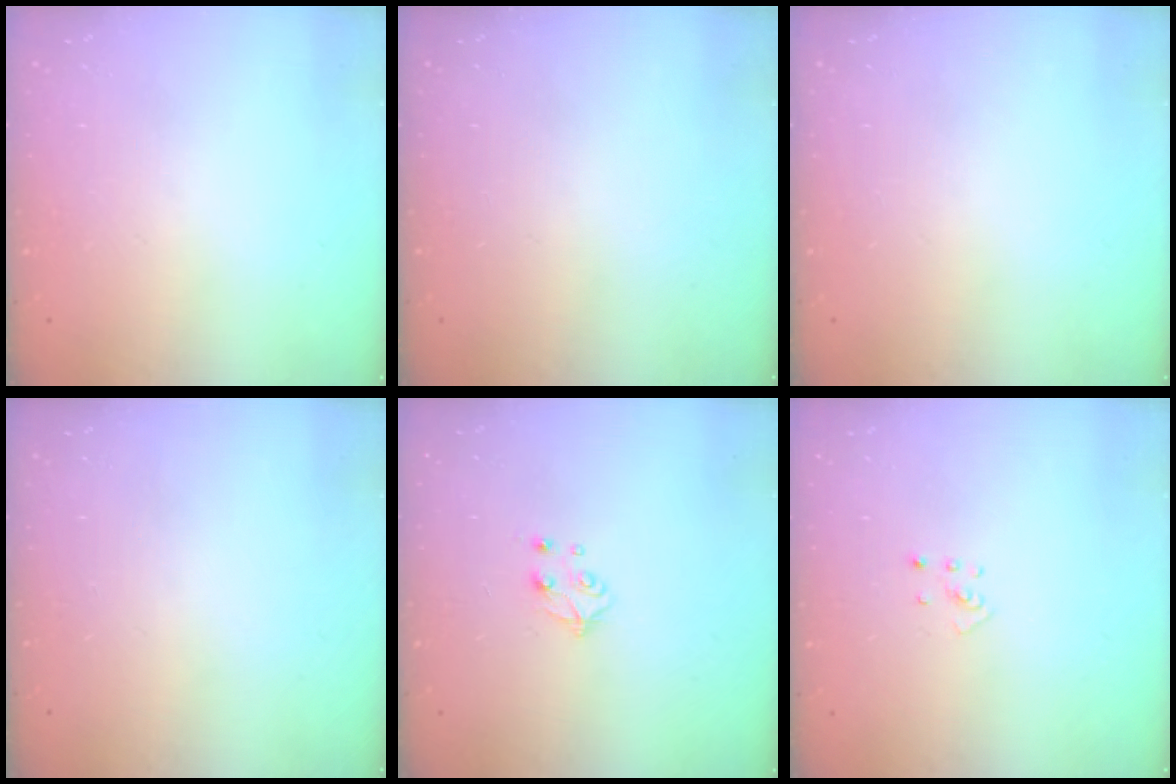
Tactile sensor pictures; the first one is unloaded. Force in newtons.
{"total": 0.0}
{"total": 0.0}
{"total": 0.0}
{"total": 5.3, "press": 5.3, "slide": 0.3}
{"total": 2.5, "press": 2.4, "slide": 0.5}